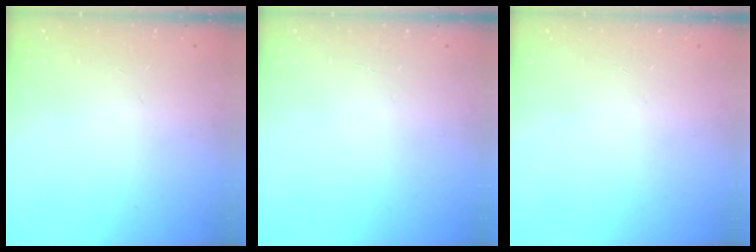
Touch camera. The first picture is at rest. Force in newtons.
{"total": 2.0, "press": 2.0, "slide": 0.2}
{"total": 0.0}